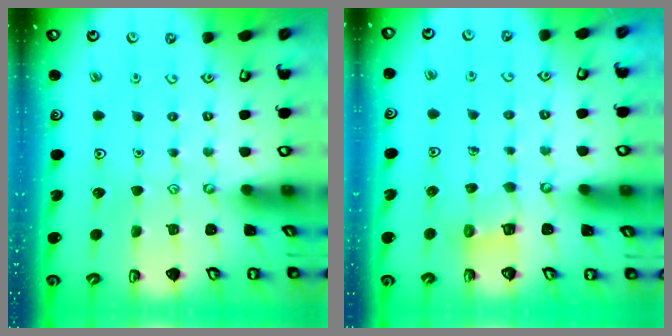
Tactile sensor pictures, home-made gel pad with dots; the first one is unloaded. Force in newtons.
{"total": 3.4, "press": 3.4, "slide": 0.2}